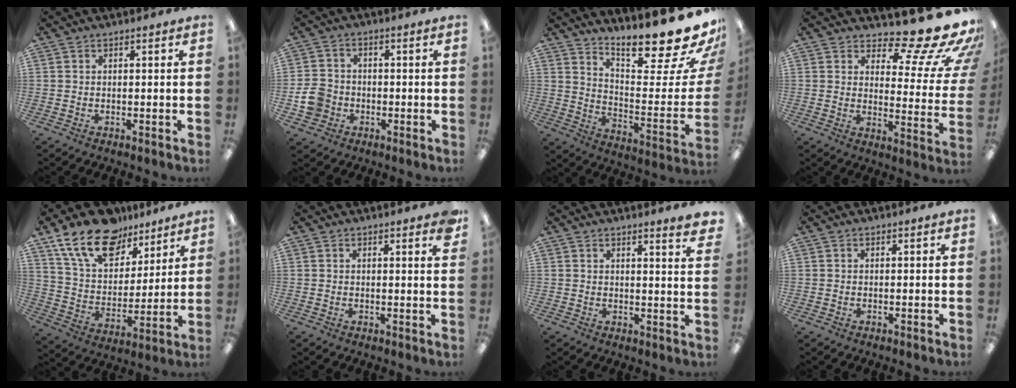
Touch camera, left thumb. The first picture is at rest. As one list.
[{"total": 6.8, "force": [-1.6, 6.0, 2.8], "torque": [-0.076, 0.013, -0.028]}, {"total": 19.6, "force": [16.6, 3.0, 9.9], "torque": [-0.126, -0.146, 0.267]}, {"total": 14.5, "force": [11.2, 4.0, 8.3], "torque": [-0.115, -0.094, 0.182]}, {"total": 18.2, "force": [12.6, 10.1, 8.4], "torque": [-0.154, -0.066, 0.229]}, {"total": 2.2, "force": [1.6, 0.3, 1.4], "torque": [-0.008, -0.009, 0.023]}, {"total": 3.5, "force": [3.0, -0.2, 1.8], "torque": [-0.018, -0.026, 0.047]}, {"total": 0.0}]